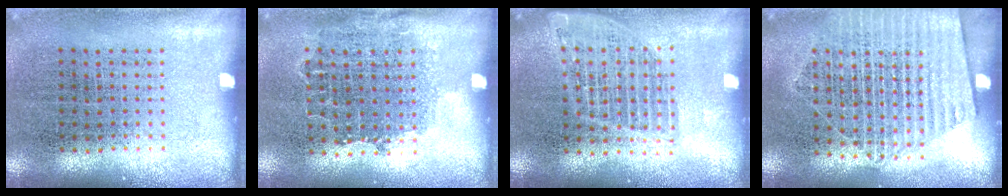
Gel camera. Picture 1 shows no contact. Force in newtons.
{"total": 0.9, "press": 0.8, "slide": 0.5}
{"total": 1.5, "press": 1.4, "slide": 0.7}
{"total": 1.6, "press": 1.5, "slide": 0.7}